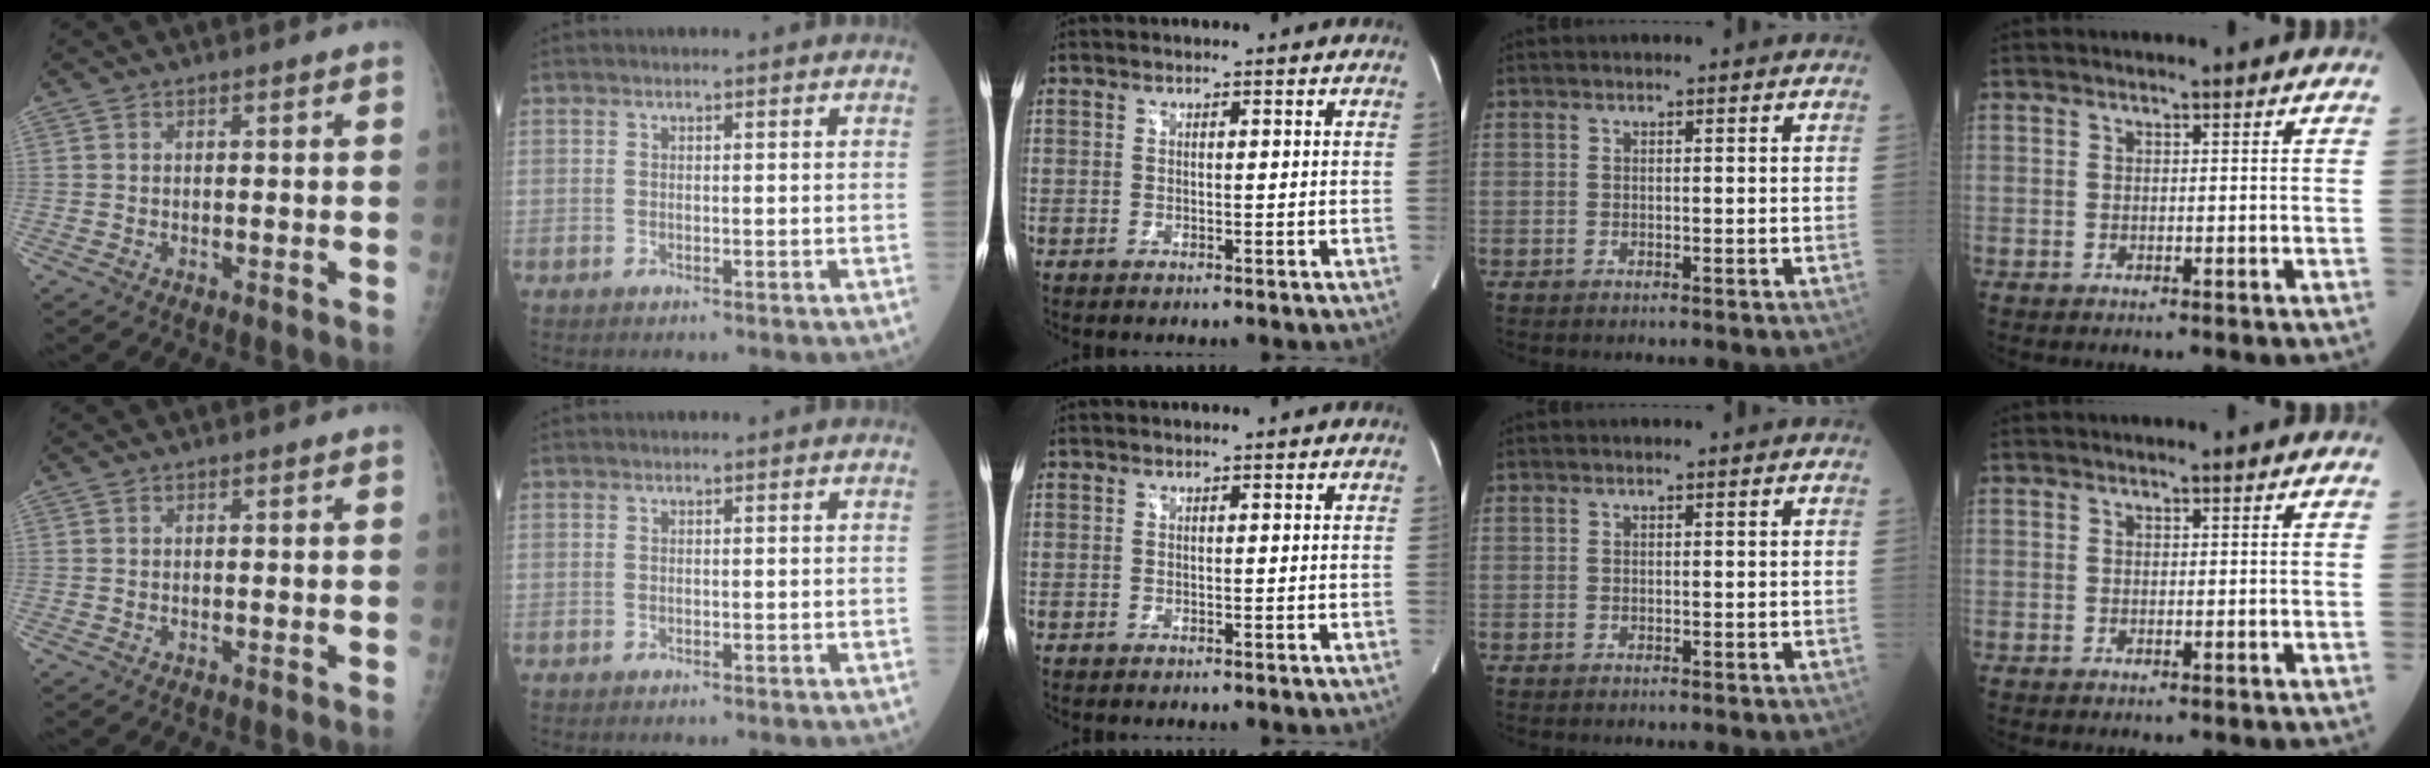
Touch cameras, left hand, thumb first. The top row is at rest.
{}